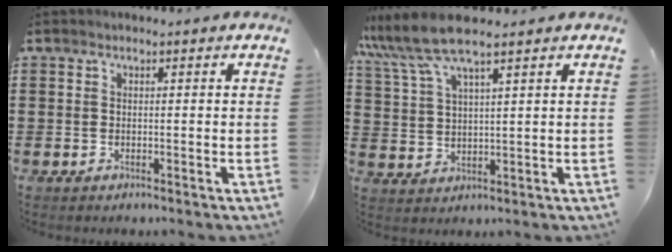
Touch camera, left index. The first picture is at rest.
{"total": 7.6, "force": [5.9, 1.2, 4.6], "torque": [-0.117, -0.012, 0.104]}